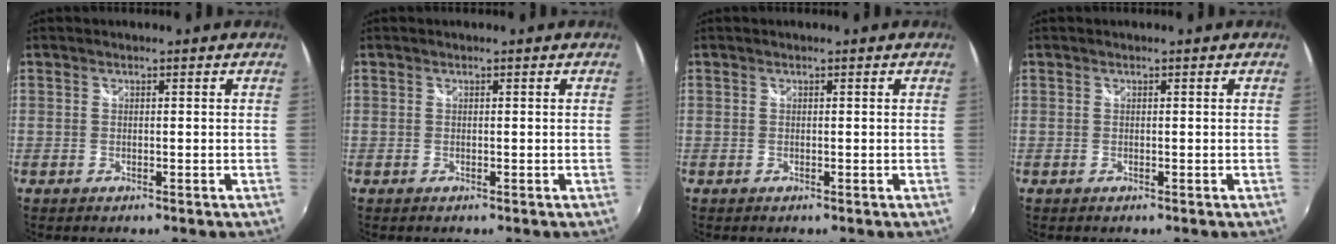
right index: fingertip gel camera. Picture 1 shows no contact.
{"total": 0.0}
{"total": 0.0}
{"total": 0.0}